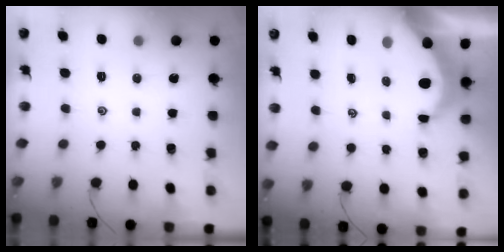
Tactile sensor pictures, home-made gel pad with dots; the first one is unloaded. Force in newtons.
{"total": 6.5, "press": 6.4, "slide": 0.9}